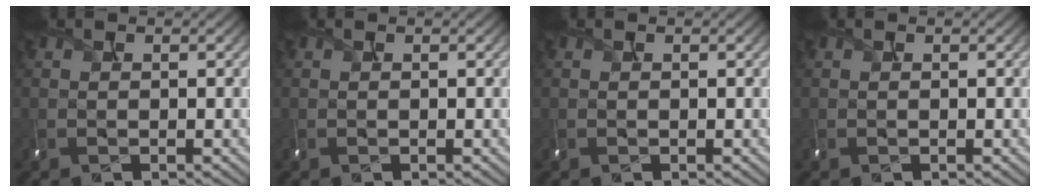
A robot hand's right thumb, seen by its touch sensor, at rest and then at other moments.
{"total": 0.0}
{"total": 0.0}
{"total": 0.0}